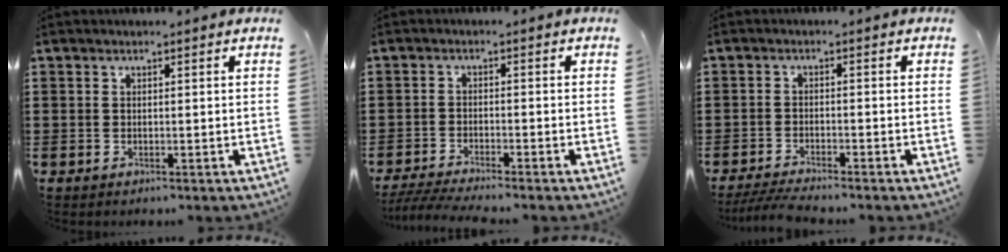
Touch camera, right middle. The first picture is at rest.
{"total": 3.2, "force": [-2.9, -0.2, 1.3], "torque": [-0.037, -0.012, -0.061]}
{"total": 3.3, "force": [-3.1, -0.1, 1.2], "torque": [-0.036, -0.011, -0.064]}